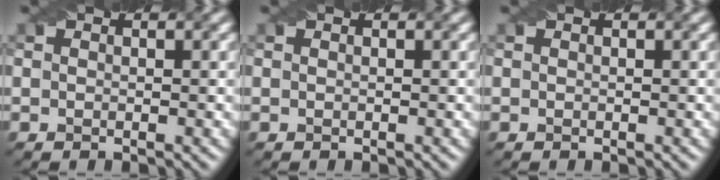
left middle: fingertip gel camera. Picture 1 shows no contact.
{"total": 0.0}
{"total": 0.0}